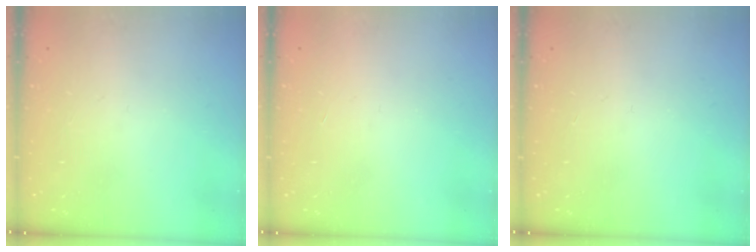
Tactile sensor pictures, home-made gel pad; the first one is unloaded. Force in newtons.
{"total": 1.7, "press": 1.7, "slide": 0.1}
{"total": 0.0}